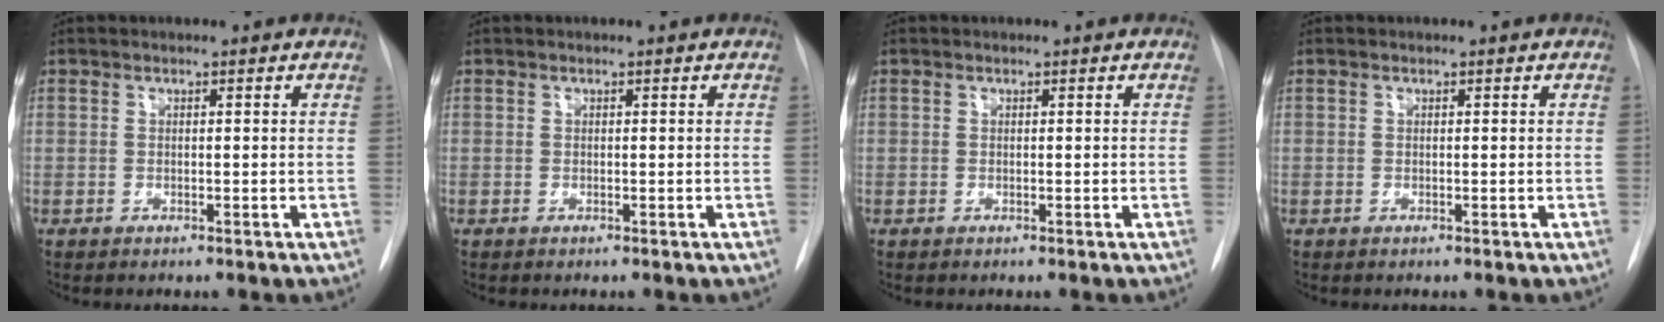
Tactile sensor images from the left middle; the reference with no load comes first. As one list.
[{"total": 0.0}, {"total": 0.0}, {"total": 0.0}]